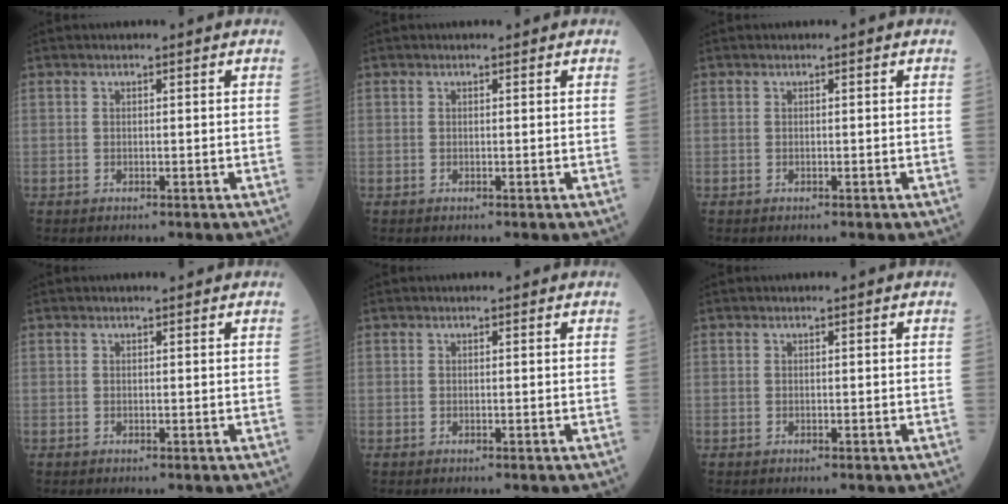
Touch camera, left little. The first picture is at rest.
{"total": 0.0}
{"total": 0.0}
{"total": 0.5, "force": [0.5, 0.1, 0.2], "torque": [-0.007, -0.001, 0.007]}
{"total": 0.0}
{"total": 0.0}